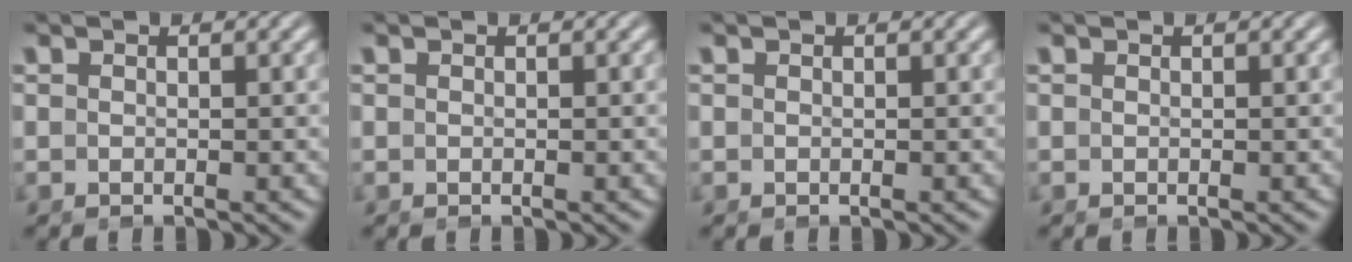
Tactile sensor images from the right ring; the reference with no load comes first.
{"total": 0.0}
{"total": 0.0}
{"total": 0.0}